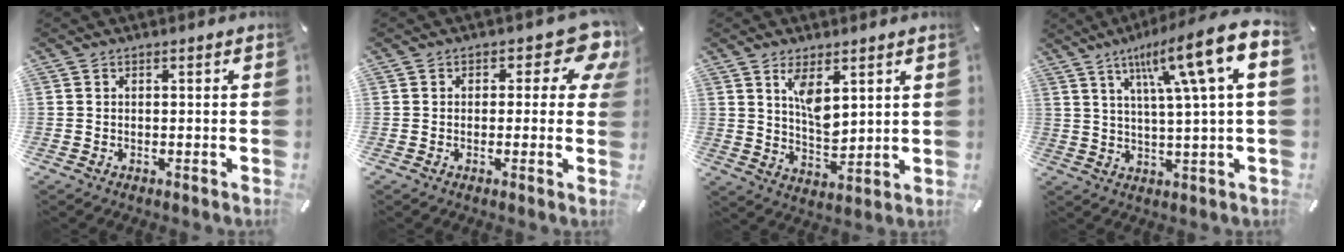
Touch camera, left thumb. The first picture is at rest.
{"total": 8.2, "force": [3.4, 4.5, 6.0], "torque": [-0.063, -0.018, 0.054]}
{"total": 8.0, "force": [4.3, 4.1, 5.4], "torque": [-0.093, -0.028, 0.070]}
{"total": 15.5, "force": [6.4, 2.1, 14.0], "torque": [-0.231, -0.028, 0.089]}